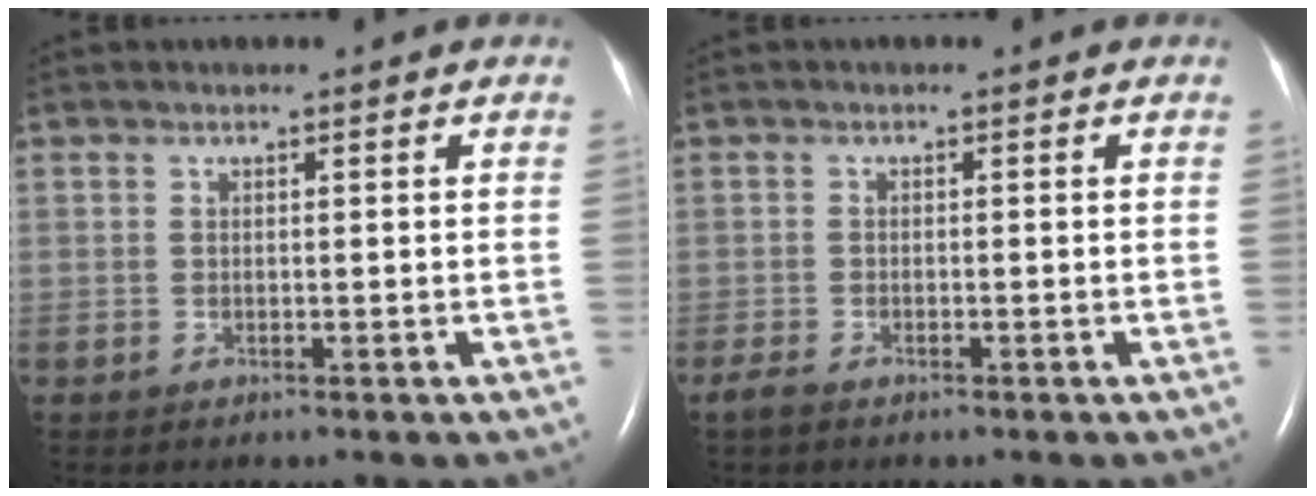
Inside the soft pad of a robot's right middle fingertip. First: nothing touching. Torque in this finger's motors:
{"motor_torque": [0.26, -0.24, 0.00, 0.00]}